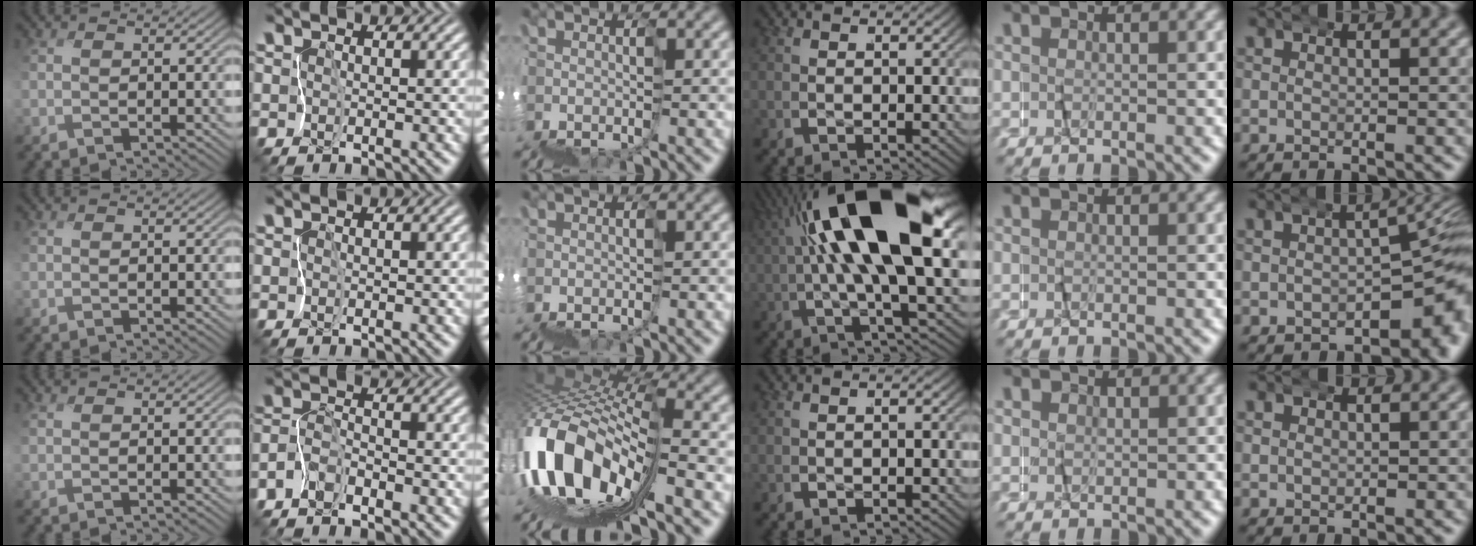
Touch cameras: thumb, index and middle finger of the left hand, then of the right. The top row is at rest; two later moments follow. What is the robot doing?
{"motion": "wrap", "object": "felt sheet"}